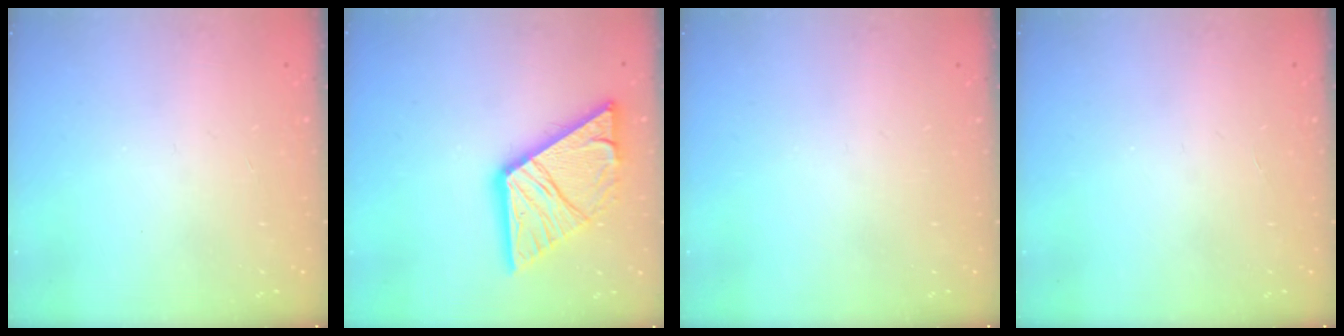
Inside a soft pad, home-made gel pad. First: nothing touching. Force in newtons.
{"total": 20.1, "press": 20.0, "slide": 2.1}
{"total": 0.0}
{"total": 0.0}